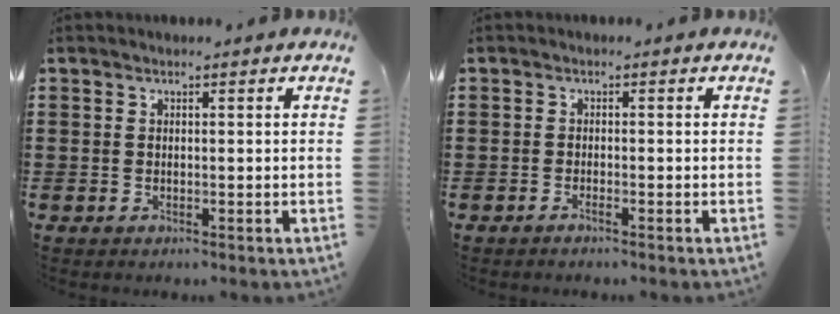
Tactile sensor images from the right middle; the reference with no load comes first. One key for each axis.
{"total": 0.8, "fx": -0.6, "fy": 0.0, "fz": 0.6, "tx": -0.010, "ty": -0.003, "tz": -0.011}